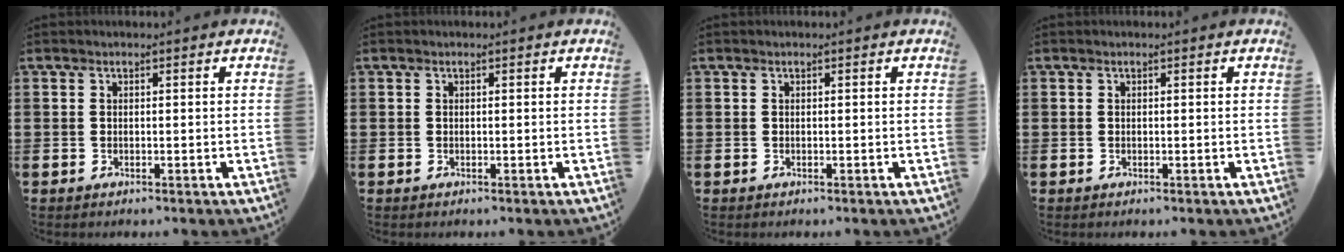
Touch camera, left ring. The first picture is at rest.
{"total": 0.0}
{"total": 0.0}
{"total": 0.0}